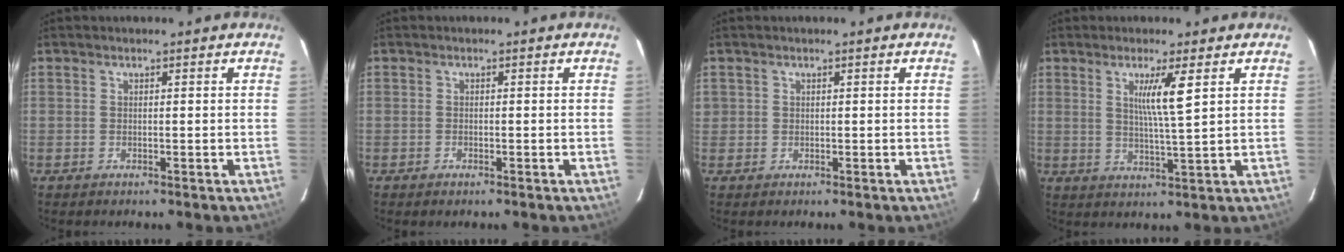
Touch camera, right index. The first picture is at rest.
{"total": 1.1, "force": [-0.6, 0.6, 0.7], "torque": [-0.017, 0.000, -0.005]}
{"total": 1.5, "force": [0.2, 1.5, 0.3], "torque": [-0.003, 0.011, 0.005]}
{"total": 6.0, "force": [2.1, -0.4, 5.5], "torque": [-0.100, -0.010, 0.038]}